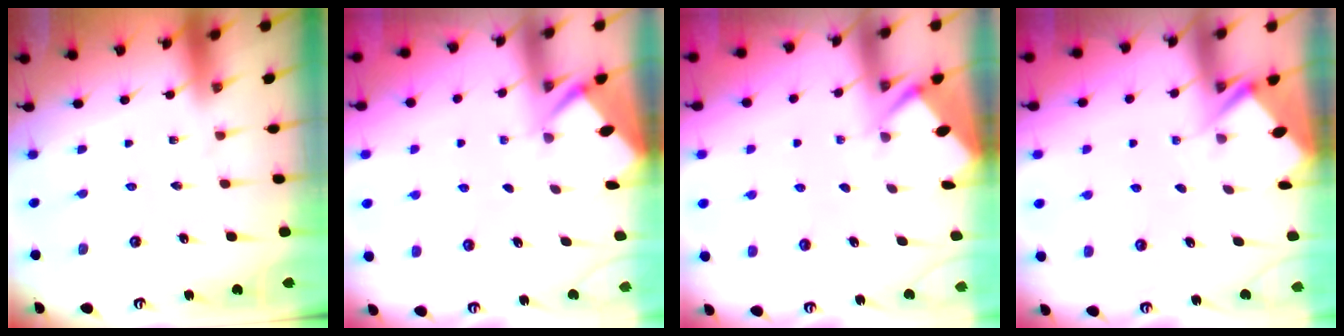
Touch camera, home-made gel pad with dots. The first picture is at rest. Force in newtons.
{"total": 2.7, "press": 2.6, "slide": 0.4}
{"total": 2.8, "press": 2.7, "slide": 0.3}
{"total": 2.9, "press": 2.8, "slide": 0.4}